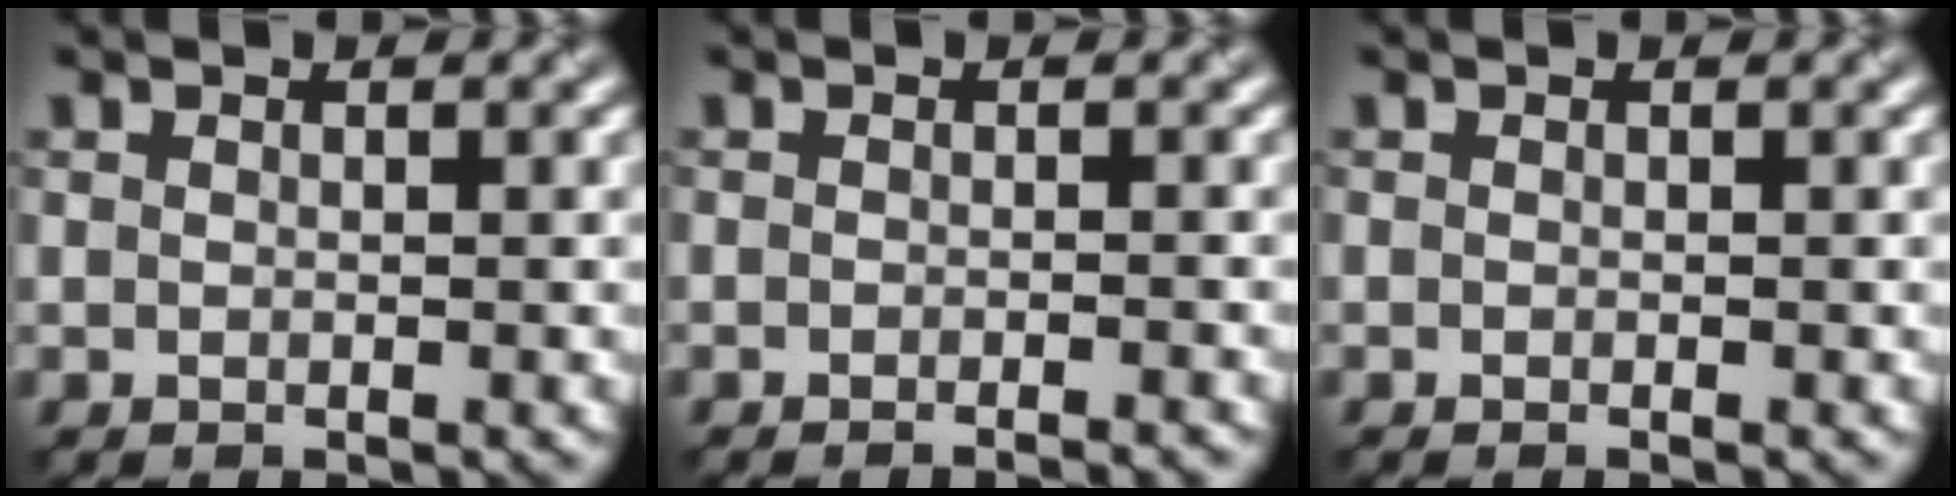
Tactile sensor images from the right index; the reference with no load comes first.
{"total": 1.9, "force": [-1.5, 0.3, 1.1], "torque": [-0.005, 0.001, -0.027]}
{"total": 0.0}